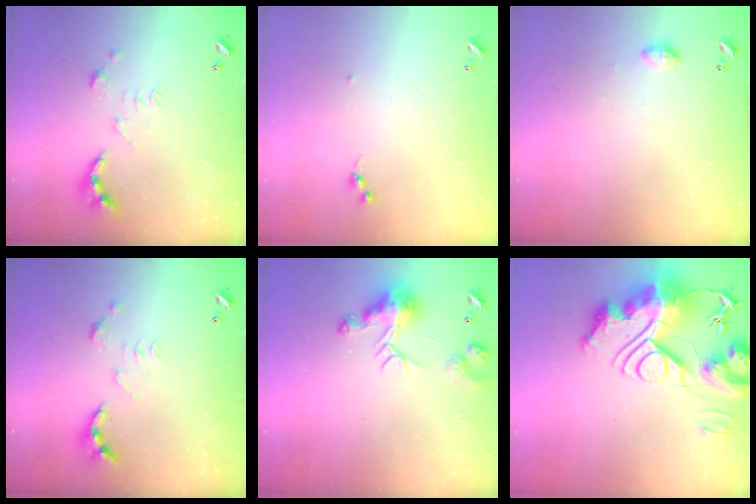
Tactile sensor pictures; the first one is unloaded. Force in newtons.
{"total": 6.0, "press": 6.0, "slide": 0.7}
{"total": 4.7, "press": 4.7, "slide": 0.6}
{"total": 0.0}
{"total": 8.7, "press": 8.6, "slide": 0.2}
{"total": 0.5, "press": 0.5, "slide": 0.0}